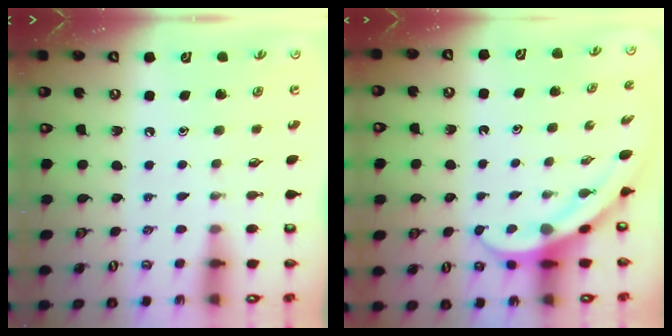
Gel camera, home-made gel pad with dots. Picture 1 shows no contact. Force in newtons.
{"total": 6.6, "press": 6.6, "slide": 0.5}